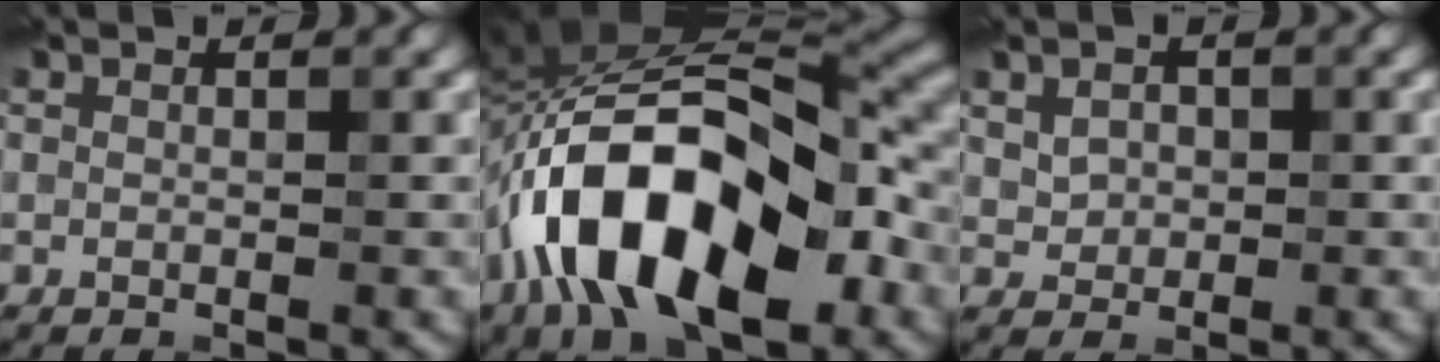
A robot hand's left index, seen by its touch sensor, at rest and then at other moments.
{"total": 13.5, "force": [-5.2, 6.6, 10.6], "torque": [-0.181, 0.018, -0.095]}
{"total": 2.6, "force": [0.7, 1.9, 1.5], "torque": [-0.024, 0.012, 0.015]}